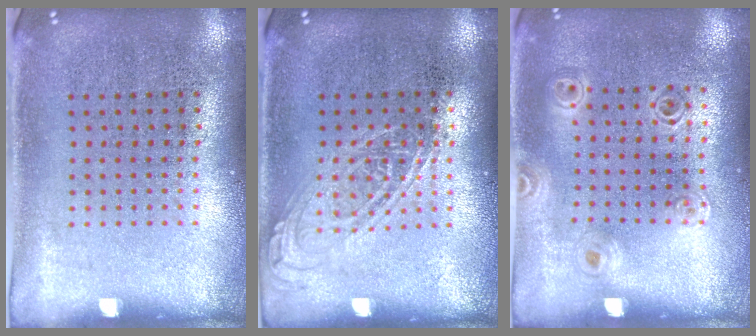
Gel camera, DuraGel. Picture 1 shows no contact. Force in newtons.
{"total": 1.1, "press": 1.1, "slide": 0.1}
{"total": 1.0, "press": 1.0, "slide": 0.0}